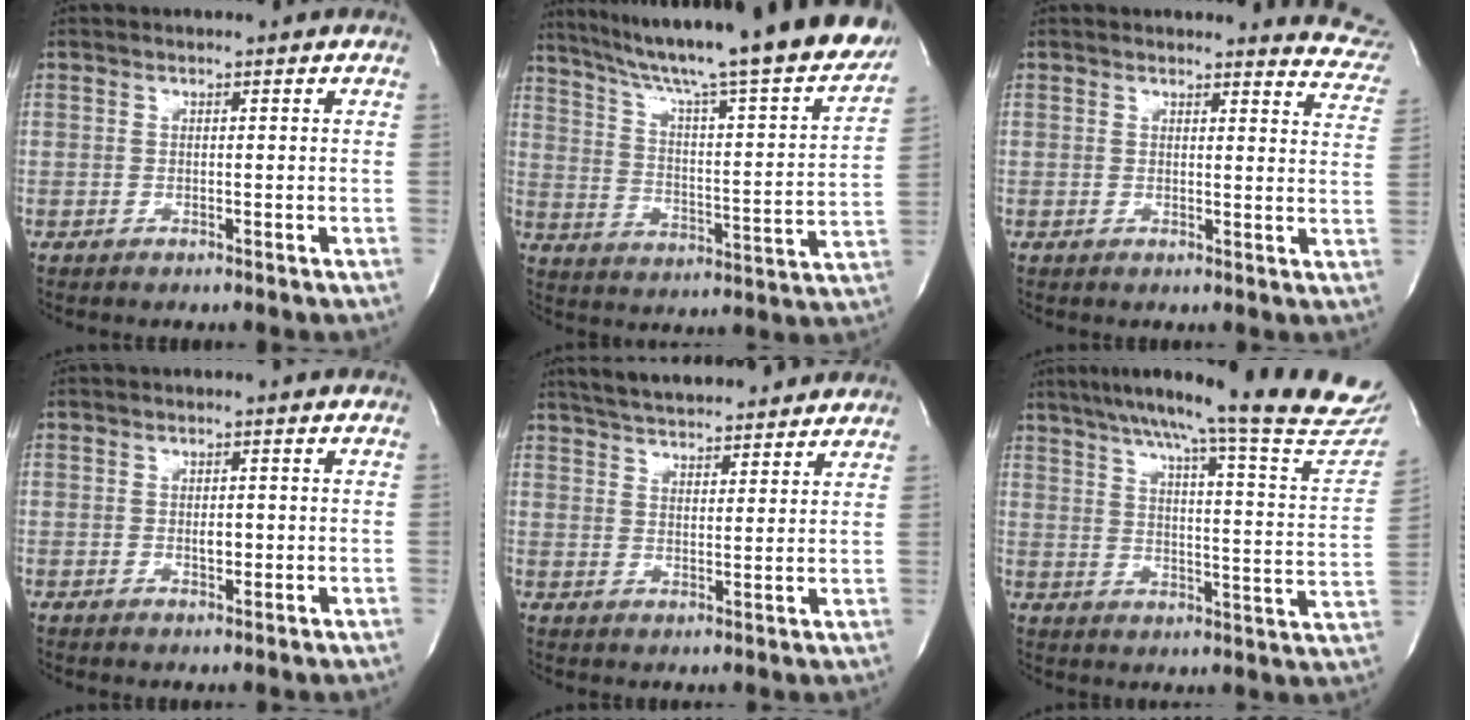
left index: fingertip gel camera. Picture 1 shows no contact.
{"total": 29.3, "force": [25.7, 1.1, 14.0], "torque": [-0.228, -0.065, 0.341]}
{"total": 8.1, "force": [8.0, 1.1, 0.0], "torque": [0.029, -0.071, 0.048]}
{"total": 1.5, "force": [0.0, 0.7, 1.3], "torque": [-0.020, -0.001, 0.001]}
{"total": 17.1, "force": [15.4, 3.2, 6.6], "torque": [-0.107, 0.032, 0.221]}
{"total": 24.8, "force": [22.1, 0.3, 11.3], "torque": [-0.167, -0.073, 0.271]}